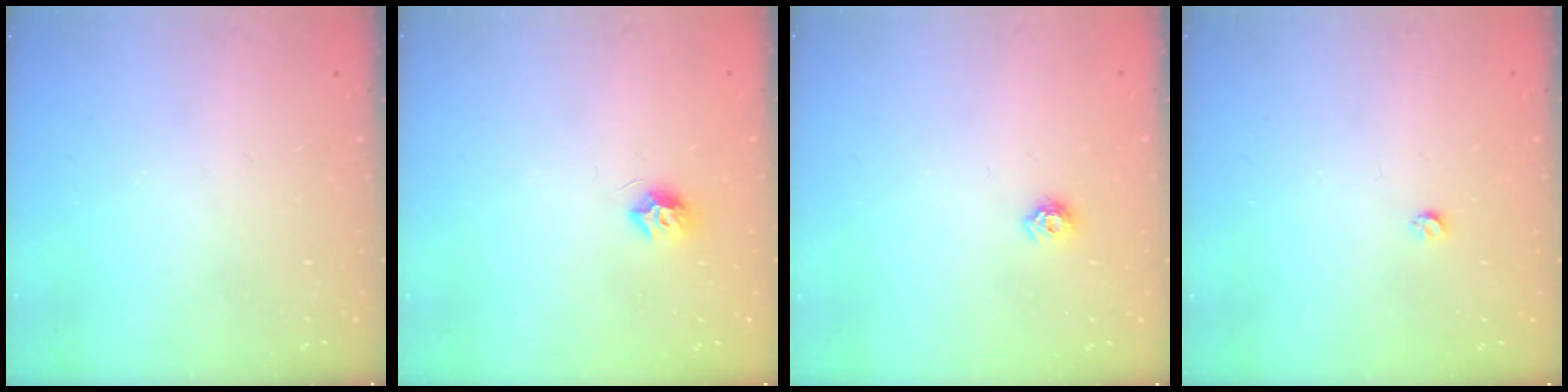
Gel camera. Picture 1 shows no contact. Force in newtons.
{"total": 7.4, "press": 7.4, "slide": 0.5}
{"total": 5.7, "press": 5.7, "slide": 0.7}
{"total": 3.0, "press": 3.0, "slide": 0.5}